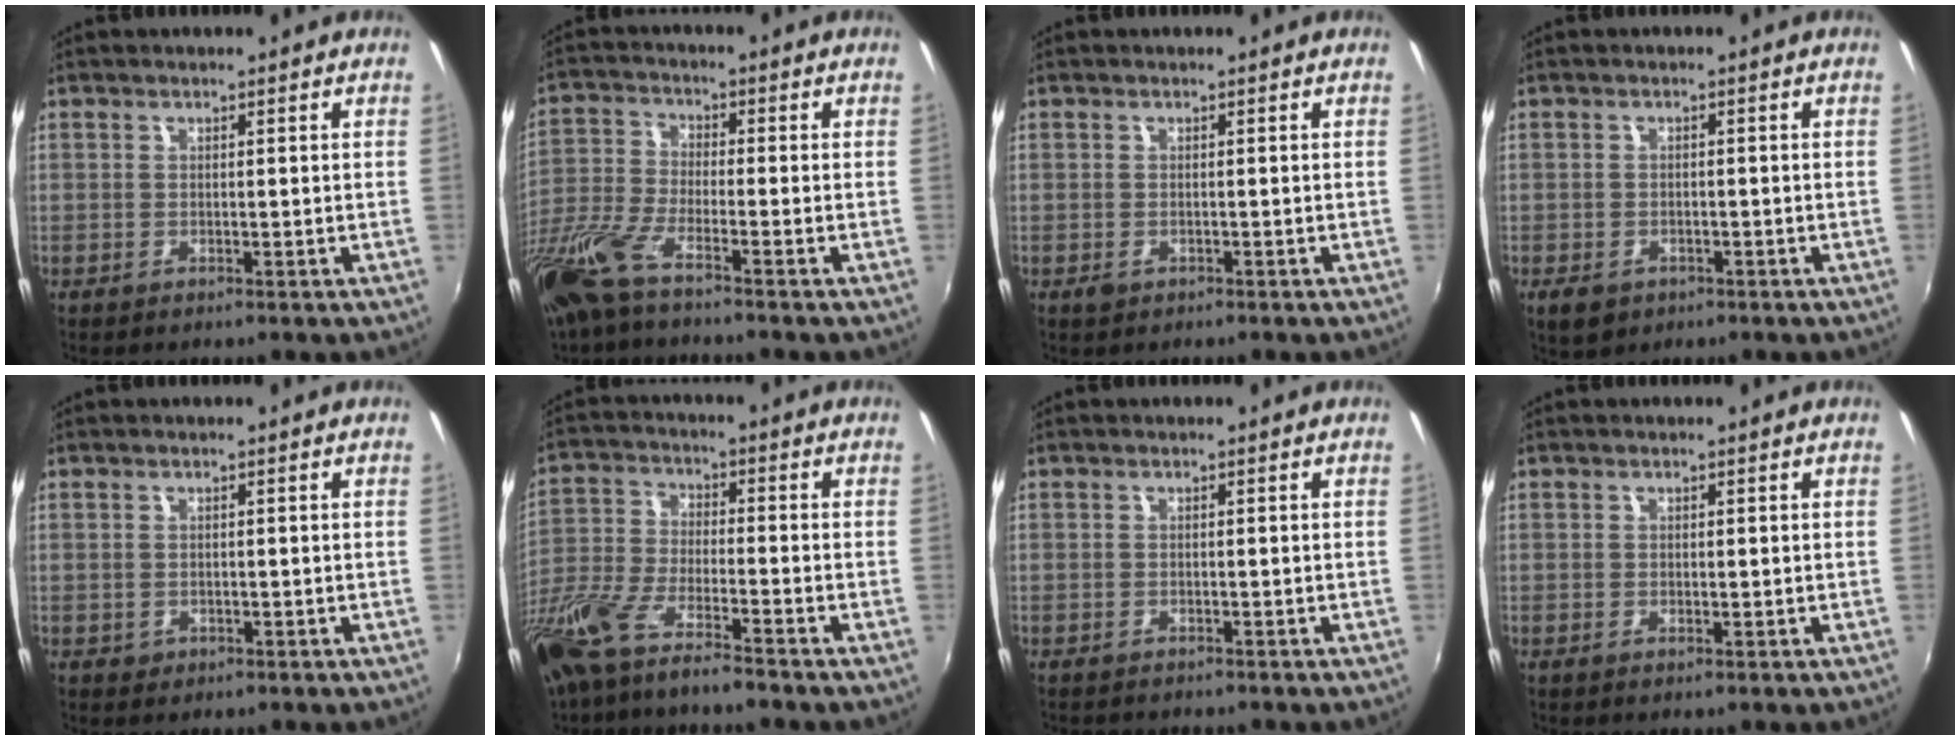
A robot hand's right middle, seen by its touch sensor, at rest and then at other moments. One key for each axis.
{"total": 11.5, "fx": -8.4, "fy": 2.2, "fz": 7.6, "tx": -0.177, "ty": -0.023, "tz": -0.173}
{"total": 1.3, "fx": -0.7, "fy": 0.9, "fz": 0.6, "tx": -0.012, "ty": -0.002, "tz": -0.012}
{"total": 4.4, "fx": -2.2, "fy": 3.0, "fz": 2.3, "tx": -0.051, "ty": -0.007, "tz": -0.030}
{"total": 1.5, "fx": -0.4, "fy": 1.3, "fz": 0.7, "tx": -0.011, "ty": 0.000, "tz": -0.004}
{"total": 15.2, "fx": -11.3, "fy": 3.2, "fz": 9.6, "tx": -0.221, "ty": -0.033, "tz": -0.218}
{"total": 1.7, "fx": -1.5, "fy": 0.6, "fz": 0.5, "tx": -0.015, "ty": -0.004, "tz": -0.023}
{"total": 0.8, "fx": -0.1, "fy": 0.4, "fz": 0.7, "tx": -0.012, "ty": 0.001, "tz": -0.002}